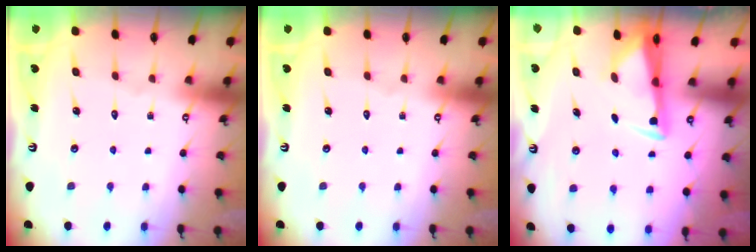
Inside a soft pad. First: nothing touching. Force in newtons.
{"total": 0.0}
{"total": 2.9, "press": 2.7, "slide": 0.9}